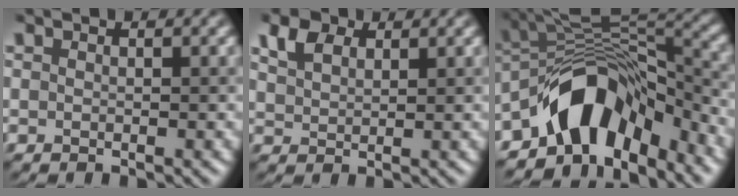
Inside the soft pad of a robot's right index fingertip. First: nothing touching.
{"total": 2.7, "force": [1.7, 1.6, 1.3], "torque": [-0.034, 0.005, 0.041]}
{"total": 10.4, "force": [-5.8, 5.5, 6.6], "torque": [-0.082, 0.016, -0.111]}